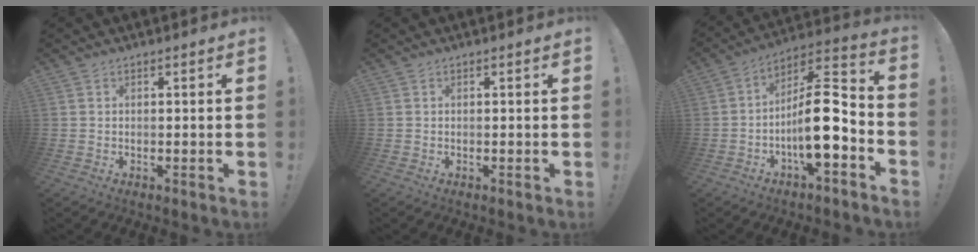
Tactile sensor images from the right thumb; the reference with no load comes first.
{"total": 0.0}
{"total": 16.4, "force": [-4.2, 5.7, 14.8], "torque": [-0.246, 0.022, -0.067]}